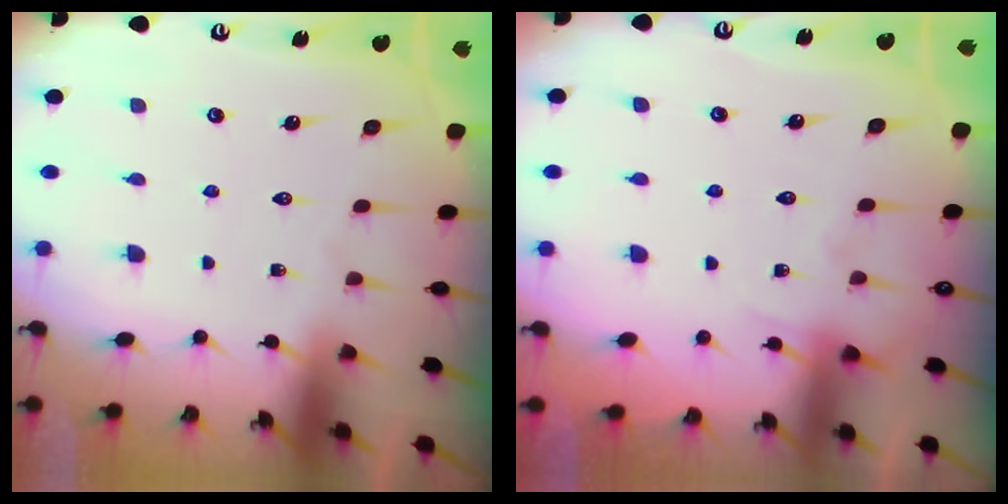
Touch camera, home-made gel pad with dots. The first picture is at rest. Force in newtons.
{"total": 5.1, "press": 5.1, "slide": 0.7}